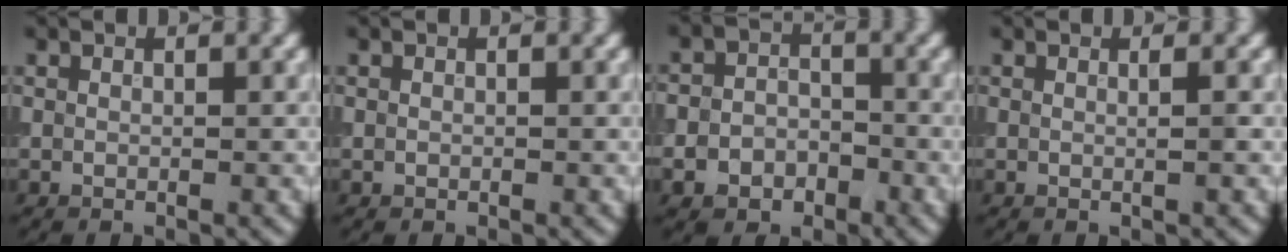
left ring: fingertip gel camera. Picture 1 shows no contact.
{"total": 0.0}
{"total": 3.9, "force": [-1.9, 3.0, 1.6], "torque": [-0.010, 0.000, -0.047]}
{"total": 1.1, "force": [0.1, 0.3, 1.1], "torque": [-0.013, -0.001, -0.006]}